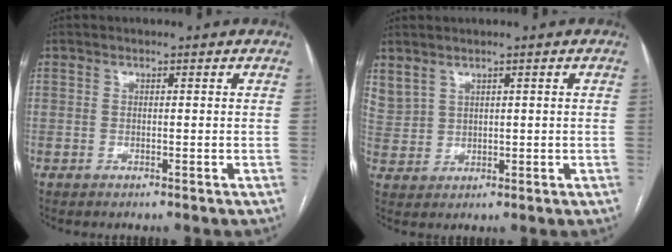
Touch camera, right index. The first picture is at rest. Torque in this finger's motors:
{"motor_torque": [-0.19, 0.26, 0.01, 0.00]}